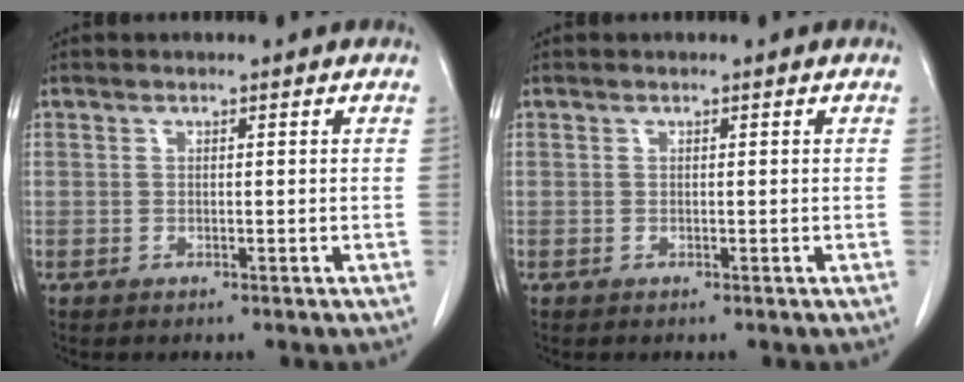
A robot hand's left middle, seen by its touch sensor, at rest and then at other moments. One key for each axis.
{"total": 0.0}